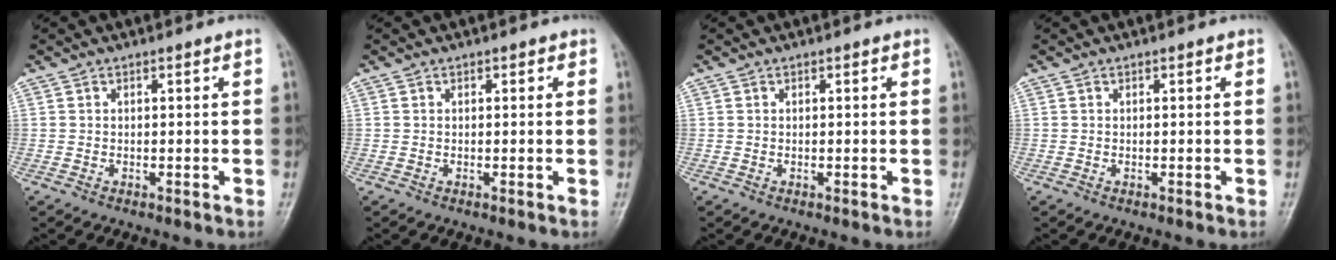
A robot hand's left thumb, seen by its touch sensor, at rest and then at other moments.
{"total": 0.8, "force": [0.3, 0.6, 0.4], "torque": [0.003, 0.000, 0.001]}
{"total": 0.0}
{"total": 0.0}